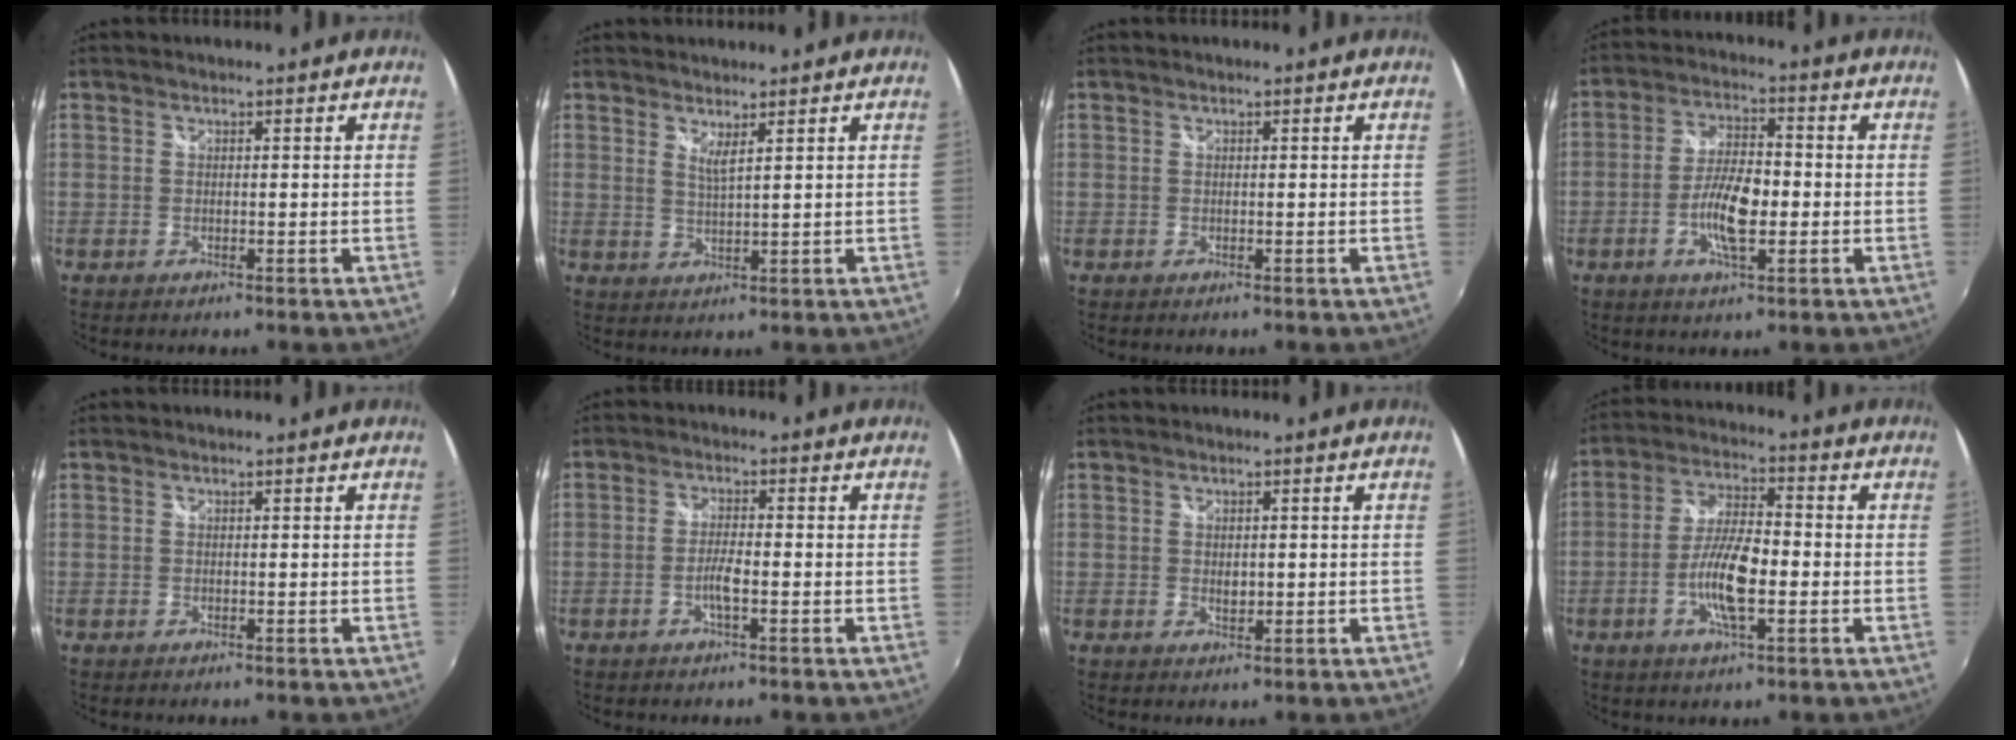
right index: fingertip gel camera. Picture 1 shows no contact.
{"total": 2.3, "force": [1.7, 0.0, 1.5], "torque": [-0.030, -0.006, 0.026]}
{"total": 0.0}
{"total": 8.5, "force": [-2.0, 3.1, 7.7], "torque": [-0.153, 0.004, -0.040]}
{"total": 0.0}
{"total": 3.1, "force": [-1.2, 0.4, 2.8], "torque": [-0.058, 0.000, -0.024]}
{"total": 1.8, "force": [0.1, 1.2, 1.3], "torque": [-0.018, -0.001, 0.003]}
{"total": 9.5, "force": [-2.6, 2.6, 8.7], "torque": [-0.174, 0.002, -0.050]}